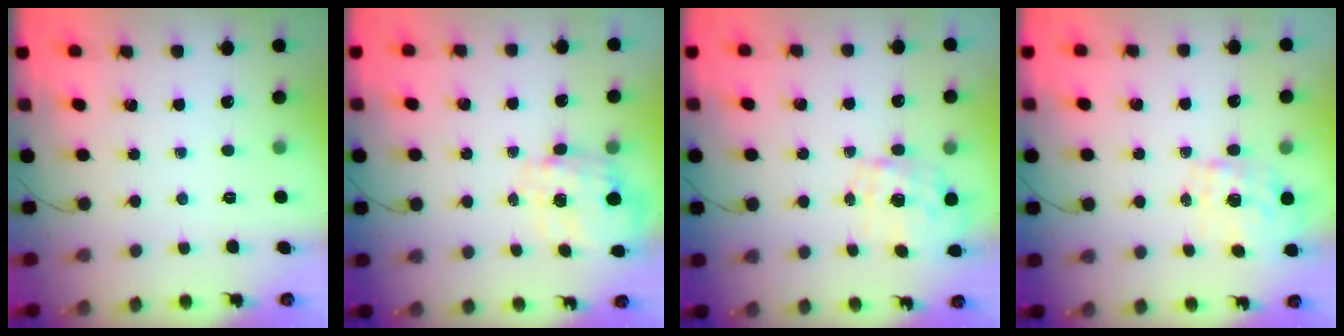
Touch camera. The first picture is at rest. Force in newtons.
{"total": 2.8, "press": 2.6, "slide": 1.1}
{"total": 1.7, "press": 1.5, "slide": 0.7}
{"total": 1.0, "press": 0.8, "slide": 0.6}